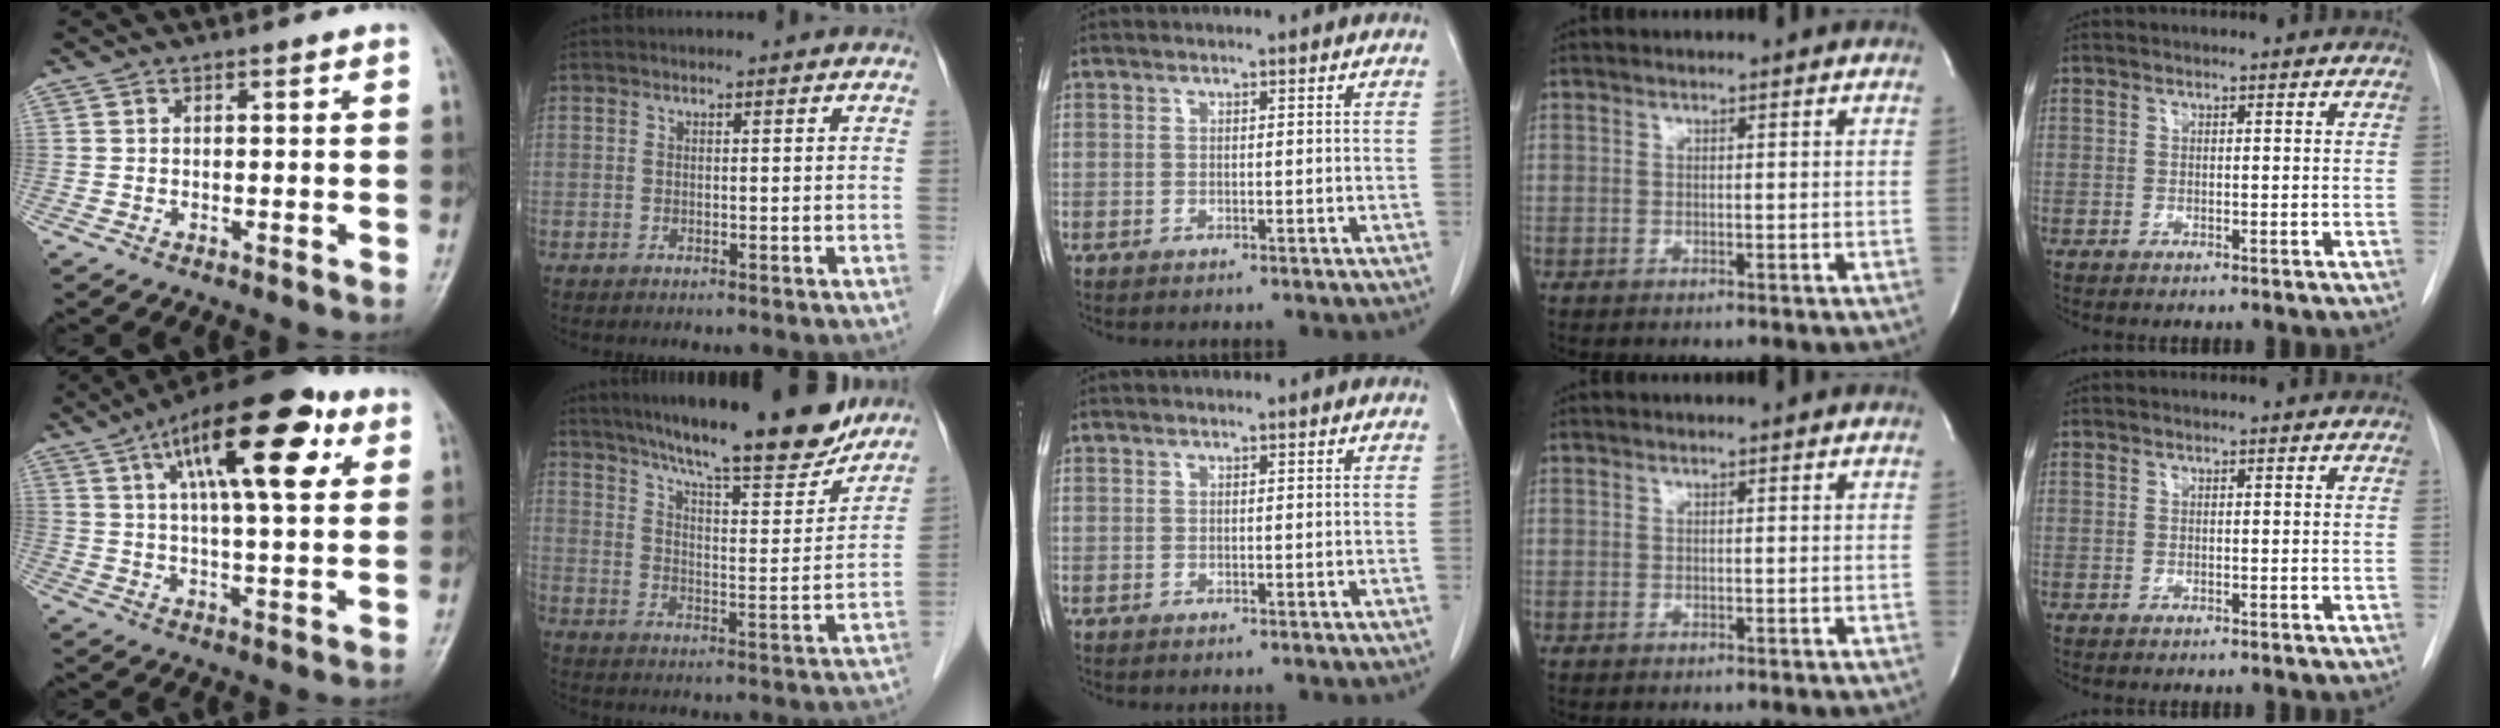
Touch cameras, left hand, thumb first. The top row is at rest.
{"thumb": {"total": 19.9, "force": [8.1, 6.9, 16.8], "torque": [-0.240, -0.005, 0.121]}, "index": {"total": 19.0, "force": [16.4, 2.3, 9.4], "torque": [-0.148, -0.012, 0.234]}}